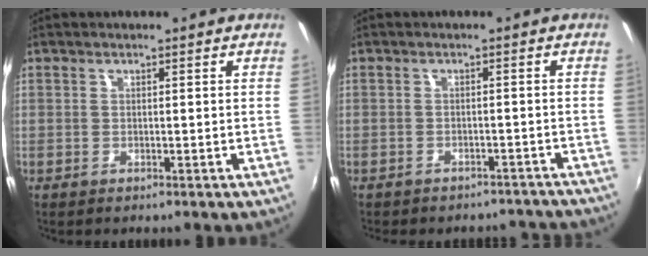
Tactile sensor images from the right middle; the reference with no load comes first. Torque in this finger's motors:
{"motor_torque": [0.94, -1.20, 0.19, 0.10]}